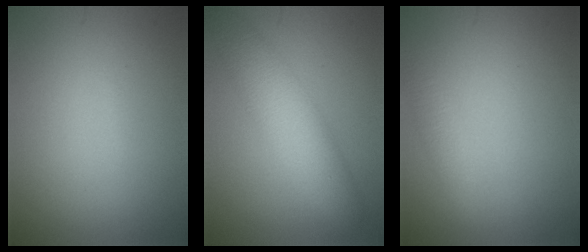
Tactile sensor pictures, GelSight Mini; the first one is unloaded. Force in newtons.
{"total": 5.5, "press": 5.5, "slide": 0.2}
{"total": 1.7, "press": 1.7, "slide": 0.1}